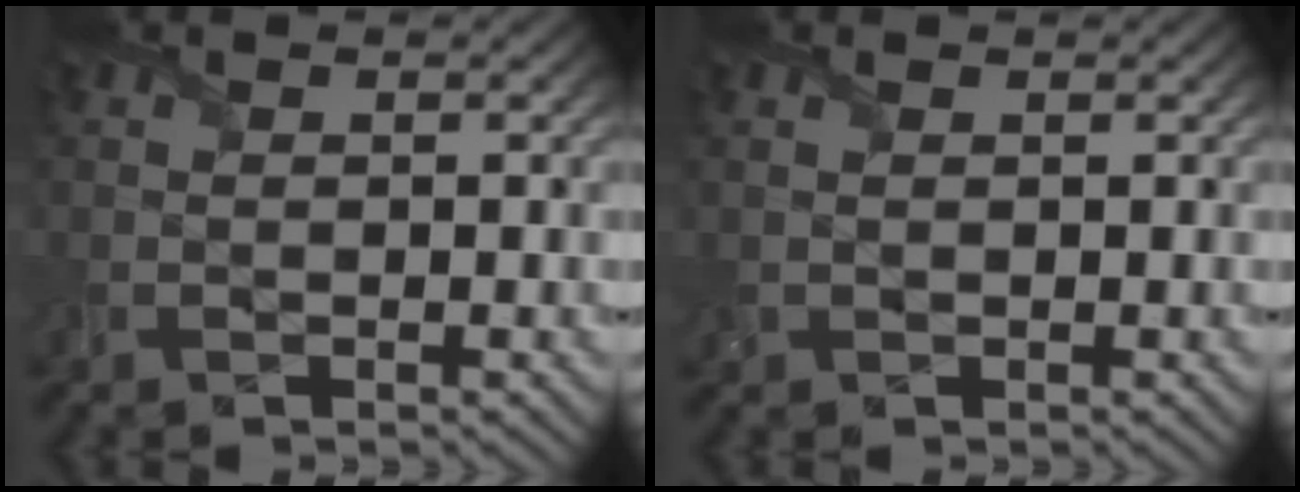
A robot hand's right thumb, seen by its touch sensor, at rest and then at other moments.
{"total": 0.9, "force": [0.6, 0.6, 0.4], "torque": [-0.013, 0.000, 0.015]}